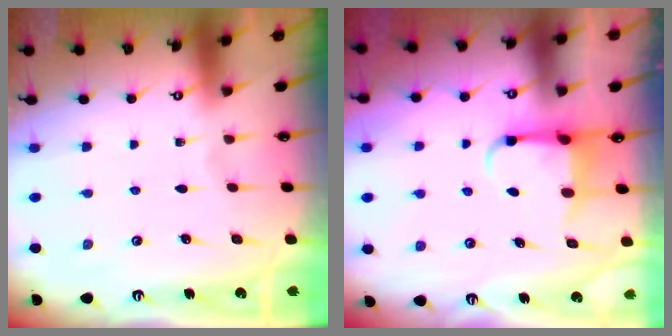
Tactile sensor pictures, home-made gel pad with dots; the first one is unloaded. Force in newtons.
{"total": 4.3, "press": 4.2, "slide": 0.7}